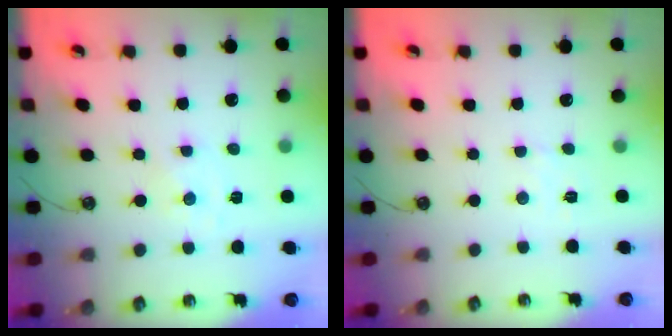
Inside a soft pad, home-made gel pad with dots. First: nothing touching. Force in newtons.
{"total": 1.7, "press": 1.6, "slide": 0.4}